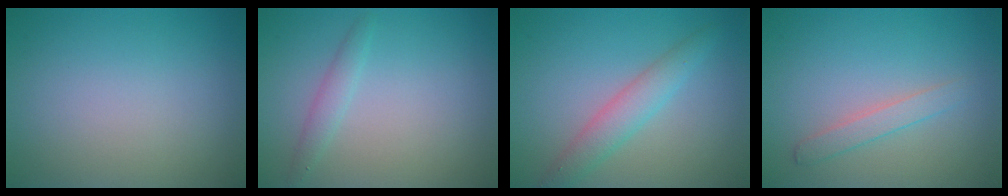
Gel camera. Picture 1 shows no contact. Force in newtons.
{"total": 1.4, "press": 1.4, "slide": 0.1}
{"total": 2.9, "press": 2.9, "slide": 0.1}
{"total": 1.7, "press": 1.7, "slide": 0.1}